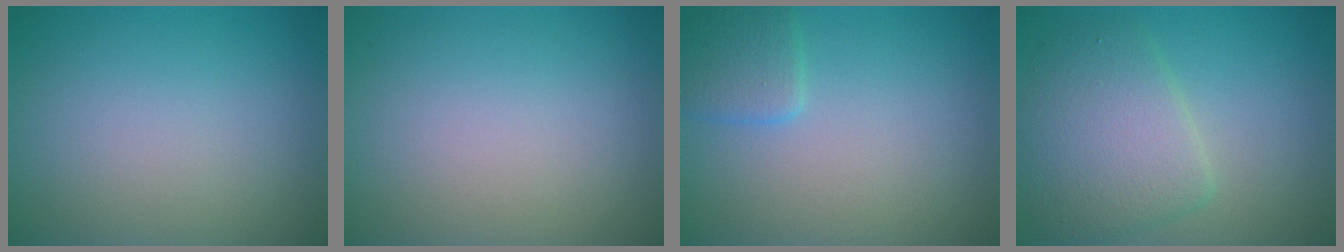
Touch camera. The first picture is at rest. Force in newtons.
{"total": 0.0}
{"total": 2.1, "press": 2.1, "slide": 0.1}
{"total": 5.2, "press": 5.2, "slide": 0.1}